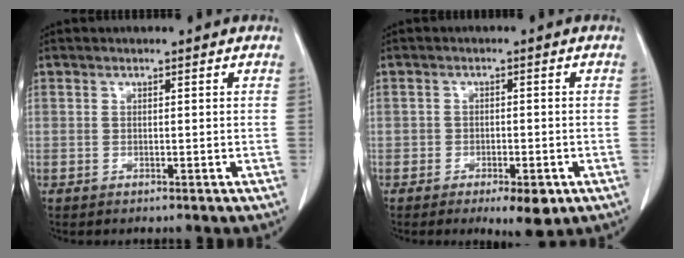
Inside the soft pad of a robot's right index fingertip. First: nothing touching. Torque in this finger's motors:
{"motor_torque": [0.19, -0.14, 0.30, 0.03]}